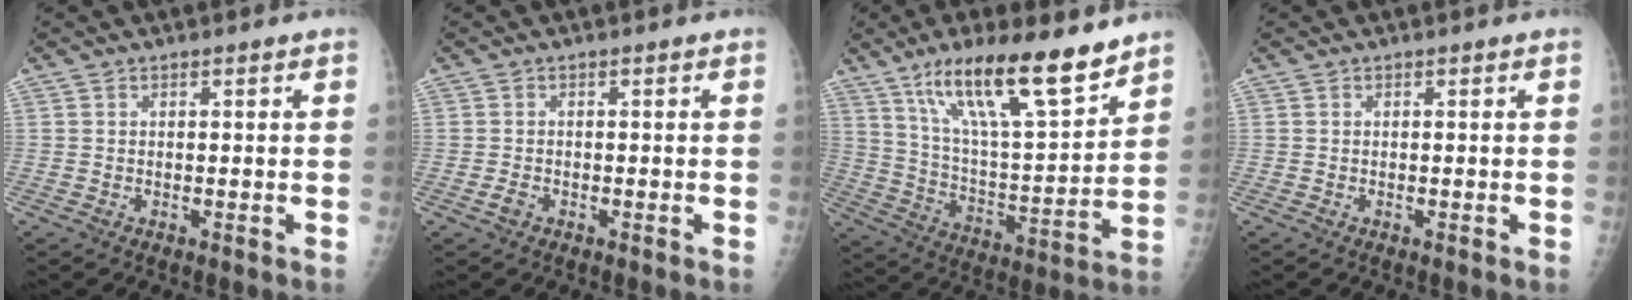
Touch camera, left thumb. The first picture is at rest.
{"total": 1.3, "force": [-0.6, 0.9, 0.7], "torque": [-0.017, 0.000, -0.014]}
{"total": 20.8, "force": [14.1, 4.9, 14.5], "torque": [-0.223, -0.065, 0.247]}
{"total": 0.0}